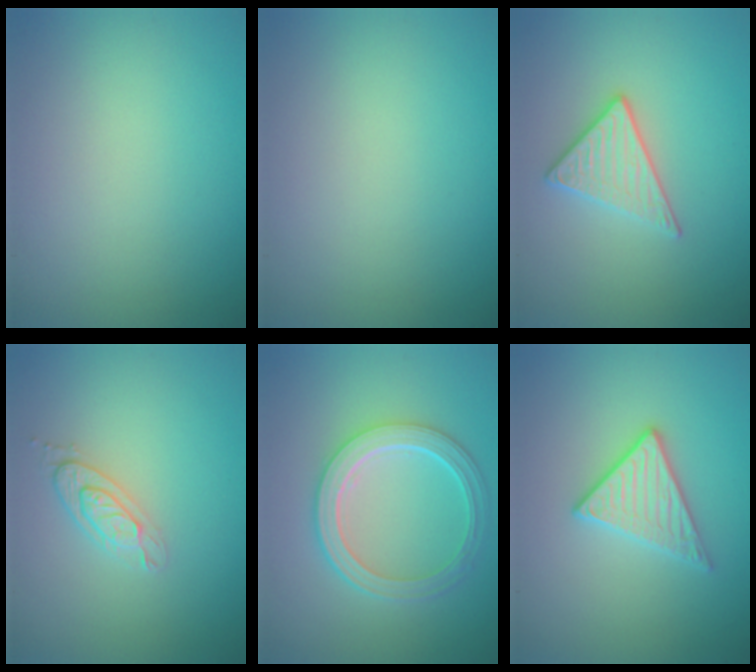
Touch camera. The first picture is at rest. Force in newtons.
{"total": 0.0}
{"total": 2.9, "press": 2.7, "slide": 1.1}
{"total": 2.1, "press": 1.9, "slide": 0.8}
{"total": 5.0, "press": 3.9, "slide": 3.1}
{"total": 2.8, "press": 2.7, "slide": 0.6}